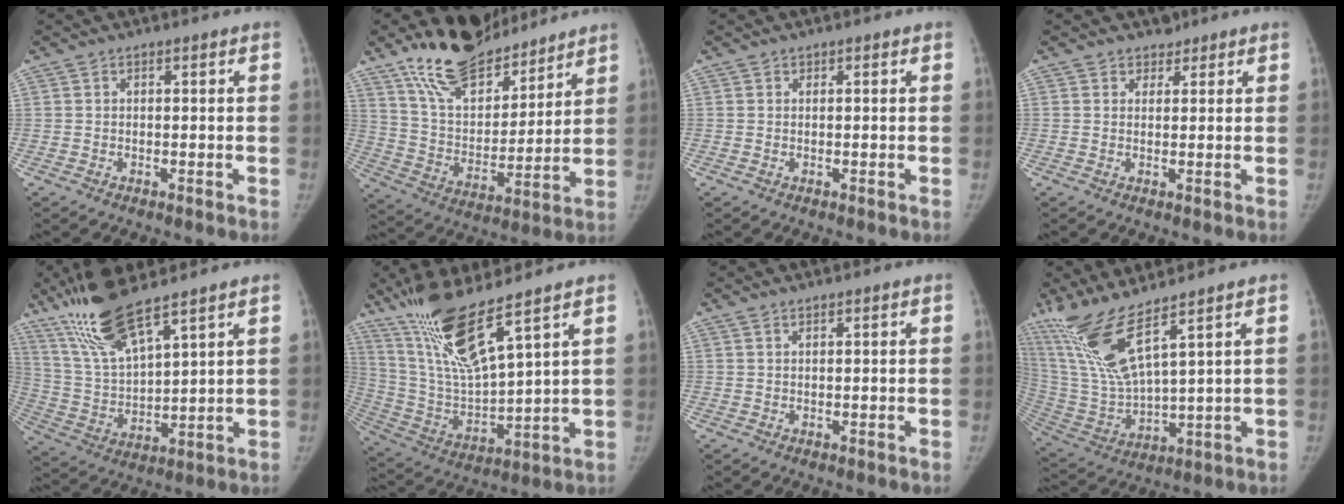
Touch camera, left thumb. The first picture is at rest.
{"total": 18.0, "force": [14.8, 7.2, 7.3], "torque": [-0.083, -0.081, 0.269]}
{"total": 0.0}
{"total": 1.9, "force": [1.4, 1.2, -0.2], "torque": [0.017, -0.007, 0.017]}
{"total": 14.3, "force": [10.5, 2.6, 9.3], "torque": [-0.186, -0.047, 0.222]}
{"total": 16.2, "force": [10.8, 2.1, 11.9], "torque": [-0.233, -0.059, 0.222]}
{"total": 0.6, "force": [0.5, 0.1, 0.3], "torque": [-0.009, 0.003, 0.012]}
{"total": 13.7, "force": [9.5, 1.1, 9.8], "torque": [-0.220, -0.059, 0.206]}